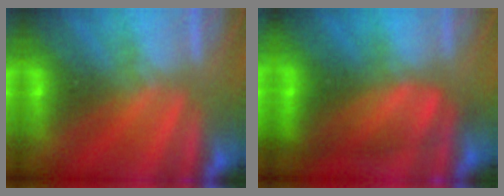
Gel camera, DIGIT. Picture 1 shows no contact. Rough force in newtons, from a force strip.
{"total": 13.7}